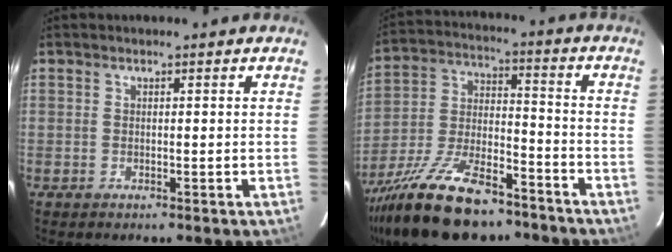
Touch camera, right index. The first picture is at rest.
{"total": 23.2, "force": [-16.3, 9.1, 13.8], "torque": [-0.278, -0.016, -0.270]}